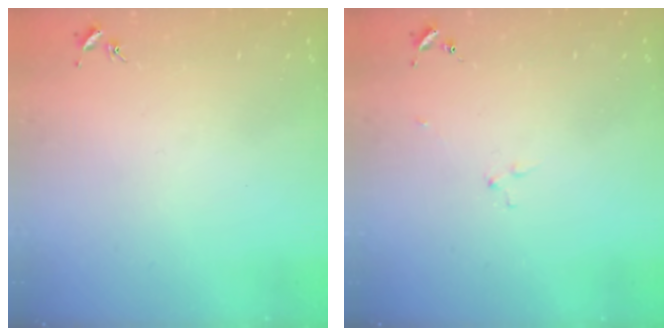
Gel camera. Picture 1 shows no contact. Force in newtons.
{"total": 2.9, "press": 2.9, "slide": 0.3}